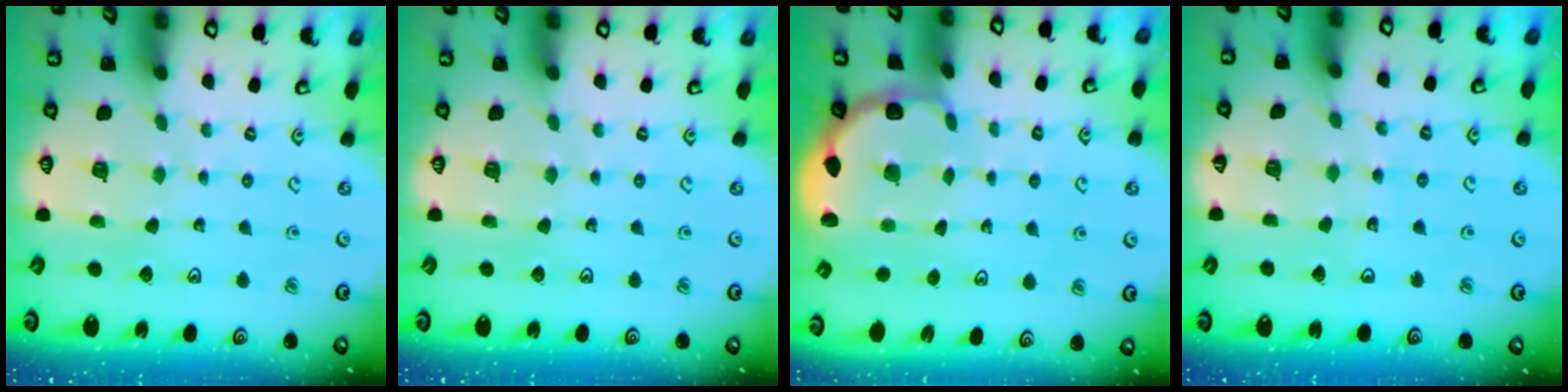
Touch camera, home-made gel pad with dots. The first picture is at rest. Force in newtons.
{"total": 0.0}
{"total": 1.8, "press": 1.7, "slide": 0.7}
{"total": 2.9, "press": 2.9, "slide": 0.4}